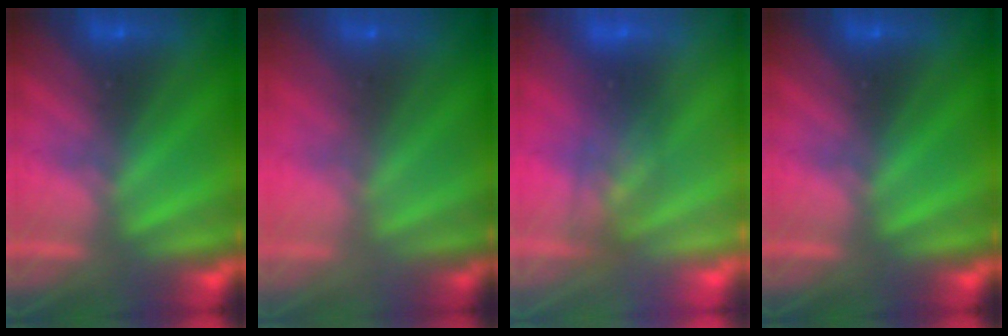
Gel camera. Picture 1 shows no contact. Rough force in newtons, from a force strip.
{"total": 7.0}
{"total": 2.8}
{"total": 0.0}